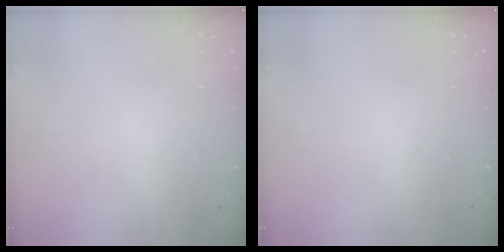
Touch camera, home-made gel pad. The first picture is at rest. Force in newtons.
{"total": 0.0}